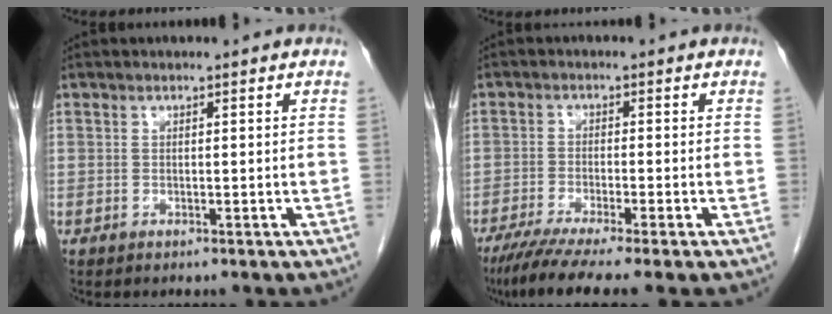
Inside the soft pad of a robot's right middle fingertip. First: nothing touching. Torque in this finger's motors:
{"motor_torque": [1.10, -1.04, 0.16, 0.05]}